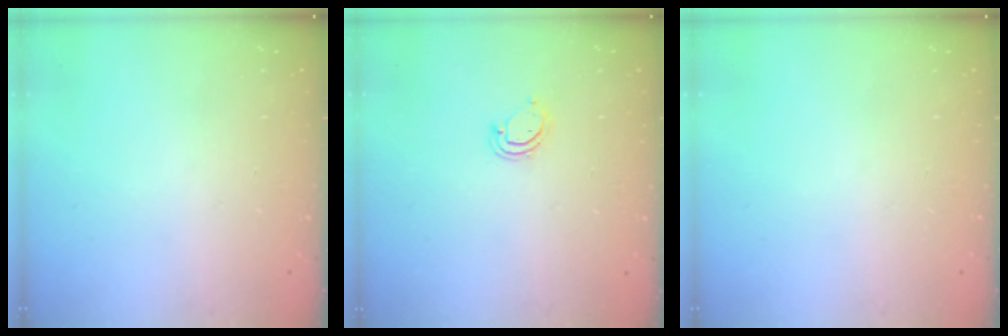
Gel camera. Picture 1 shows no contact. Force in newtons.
{"total": 3.9, "press": 3.9, "slide": 0.4}
{"total": 0.0}